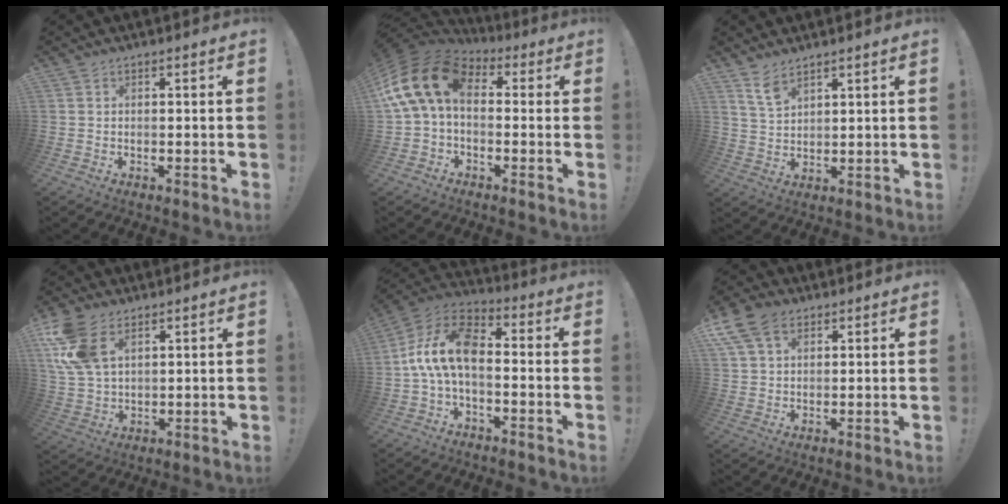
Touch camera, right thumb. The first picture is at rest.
{"total": 16.2, "force": [2.8, 10.0, 12.5], "torque": [-0.250, 0.010, 0.057]}
{"total": 6.3, "force": [4.7, 3.4, 2.6], "torque": [-0.042, -0.027, 0.088]}
{"total": 13.0, "force": [5.8, 8.1, 8.3], "torque": [-0.172, -0.010, 0.116]}
{"total": 14.3, "force": [-0.7, 8.3, 11.7], "torque": [-0.224, 0.022, -0.004]}
{"total": 10.4, "force": [5.1, 6.9, 5.9], "torque": [-0.118, -0.007, 0.103]}